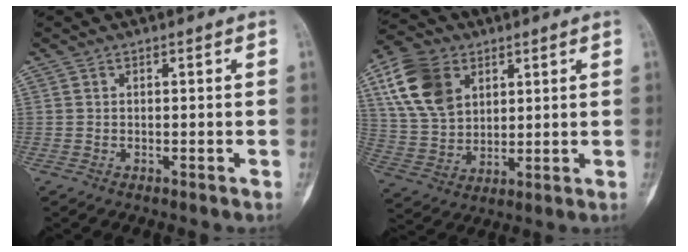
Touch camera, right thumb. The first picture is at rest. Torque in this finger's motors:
{"motor_torque": [-0.78, 2.11, 0.38, -0.06, 0.14]}